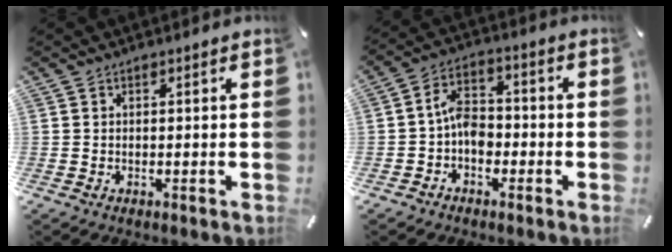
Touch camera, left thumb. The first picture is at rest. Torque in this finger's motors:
{"motor_torque": [0.07, -0.02, 0.48, 0.43, 0.07]}